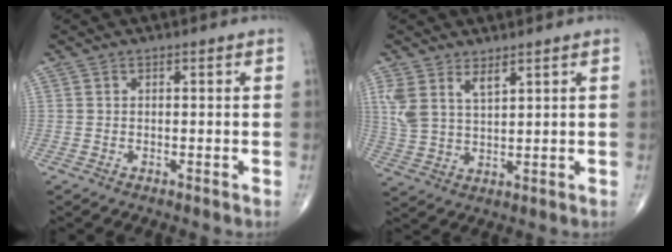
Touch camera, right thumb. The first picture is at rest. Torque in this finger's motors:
{"motor_torque": [-0.02, 0.18, 0.63, 0.48, 0.21]}